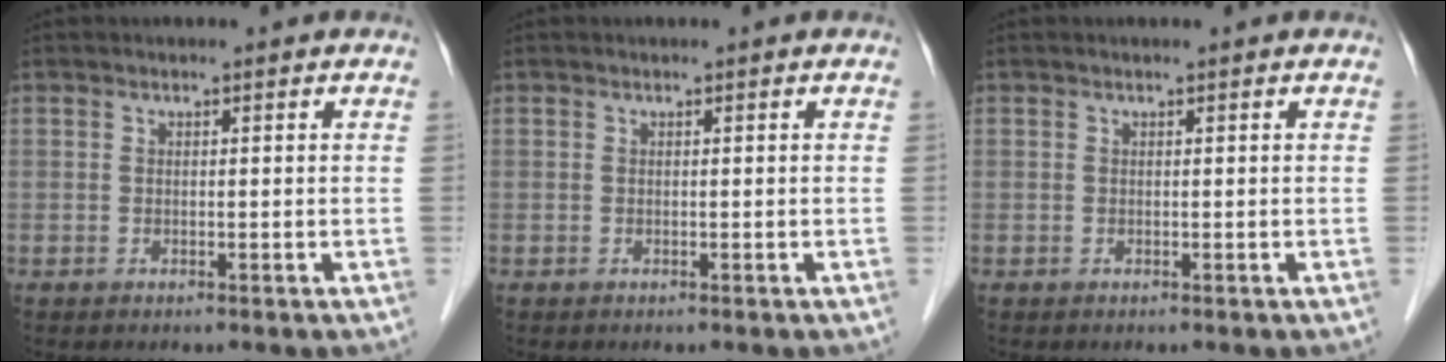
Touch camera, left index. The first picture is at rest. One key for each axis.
{"total": 0.0}
{"total": 0.0}